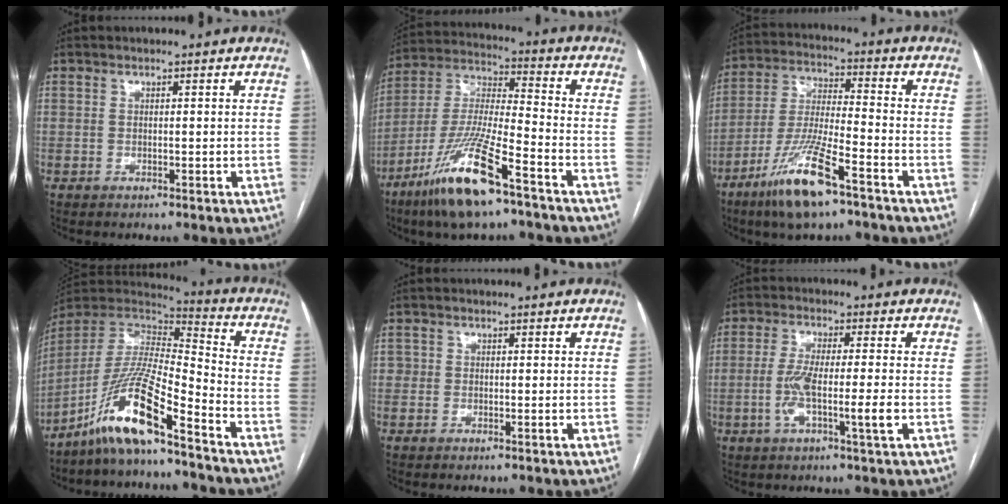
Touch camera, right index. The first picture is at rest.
{"total": 16.2, "force": [-9.8, 1.8, 12.8], "torque": [-0.273, -0.032, -0.185]}
{"total": 13.0, "force": [-8.0, 1.5, 10.2], "torque": [-0.210, -0.027, -0.149]}
{"total": 14.2, "force": [-10.0, 0.6, 10.1], "torque": [-0.207, -0.001, -0.188]}
{"total": 0.7, "force": [-0.2, 0.6, 0.2], "torque": [0.001, 0.003, -0.005]}
{"total": 7.4, "force": [-1.8, 0.2, 7.2], "torque": [-0.138, -0.001, -0.034]}